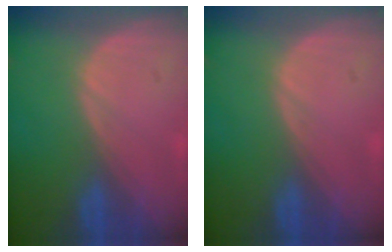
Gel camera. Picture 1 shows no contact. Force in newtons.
{"total": 0.0}